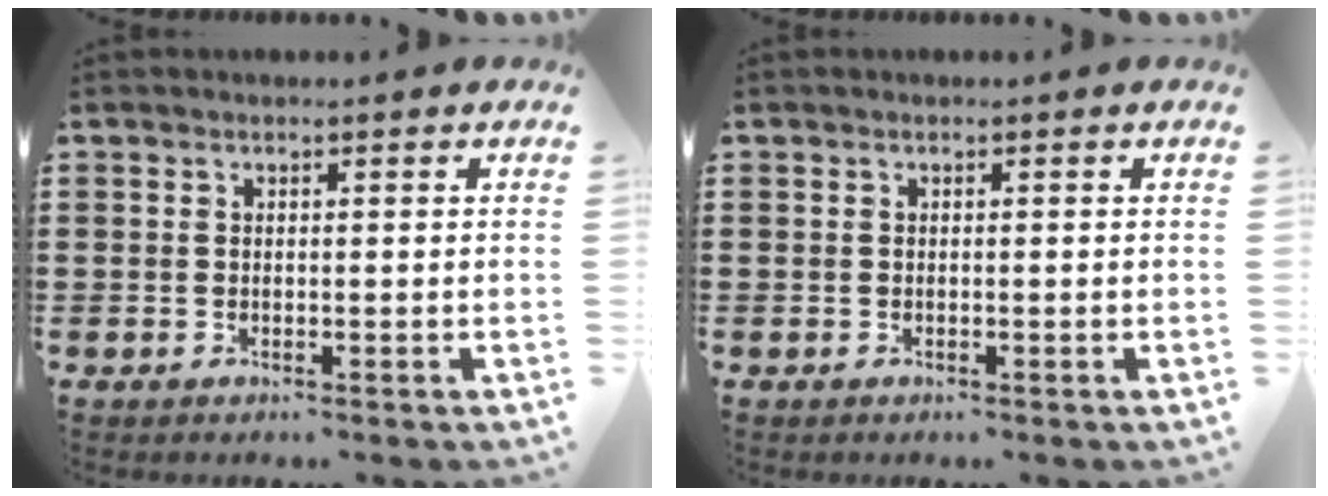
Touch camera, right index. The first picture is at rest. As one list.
[{"total": 0.0}]